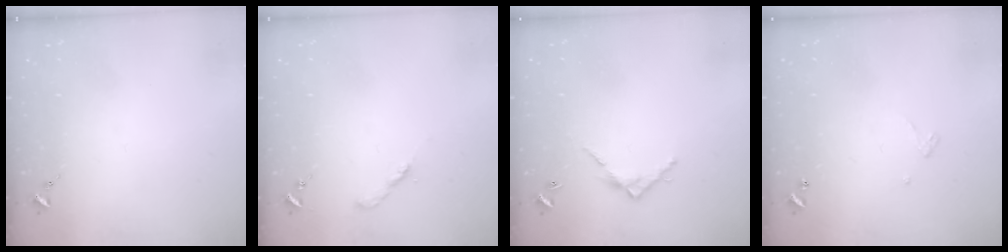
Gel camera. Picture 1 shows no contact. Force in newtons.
{"total": 2.0, "press": 2.0, "slide": 0.2}
{"total": 6.3, "press": 6.3, "slide": 0.5}
{"total": 3.2, "press": 3.2, "slide": 0.1}